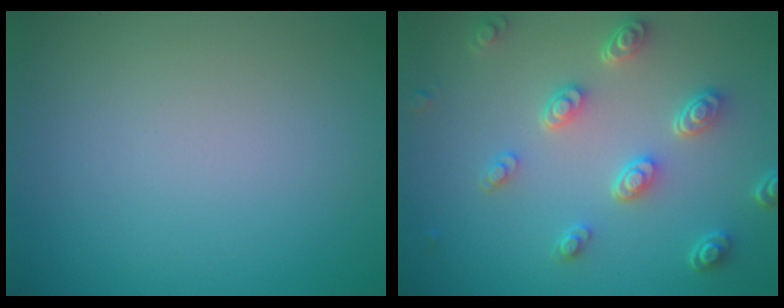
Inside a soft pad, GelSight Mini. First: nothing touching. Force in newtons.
{"total": 4.5, "press": 3.4, "slide": 3.0}